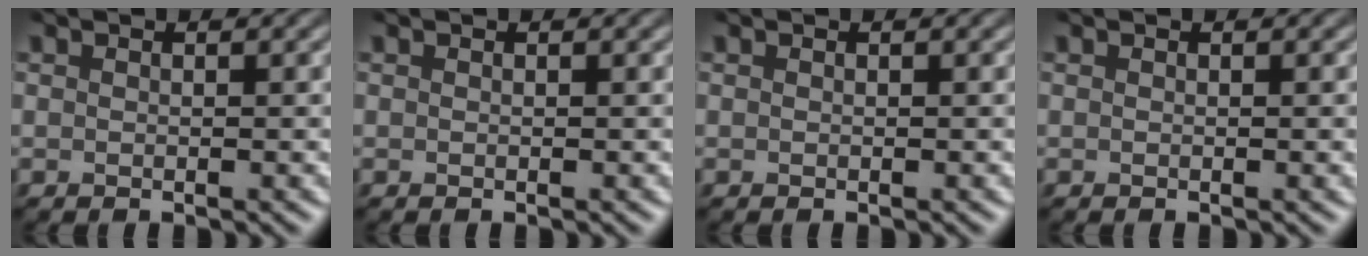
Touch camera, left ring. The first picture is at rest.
{"total": 0.0}
{"total": 0.0}
{"total": 0.7, "force": [0.1, 0.3, 0.6], "torque": [-0.004, 0.001, 0.000]}